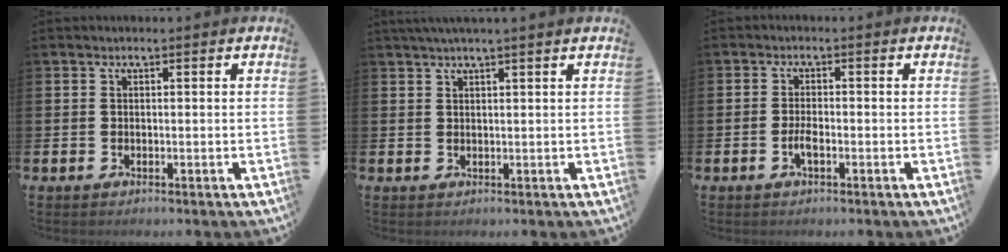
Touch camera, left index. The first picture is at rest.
{"total": 1.8, "force": [1.5, -0.4, 0.9], "torque": [-0.020, 0.001, 0.029]}
{"total": 1.9, "force": [-0.8, 0.6, 1.7], "torque": [-0.039, 0.004, -0.013]}